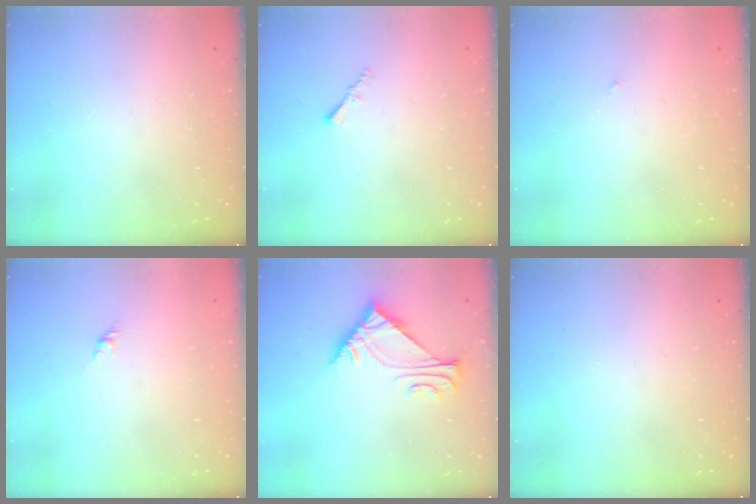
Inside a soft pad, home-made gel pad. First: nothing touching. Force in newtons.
{"total": 1.2, "press": 1.1, "slide": 0.4}
{"total": 0.0}
{"total": 1.6, "press": 1.5, "slide": 0.7}
{"total": 5.4, "press": 5.3, "slide": 1.0}
{"total": 0.0}